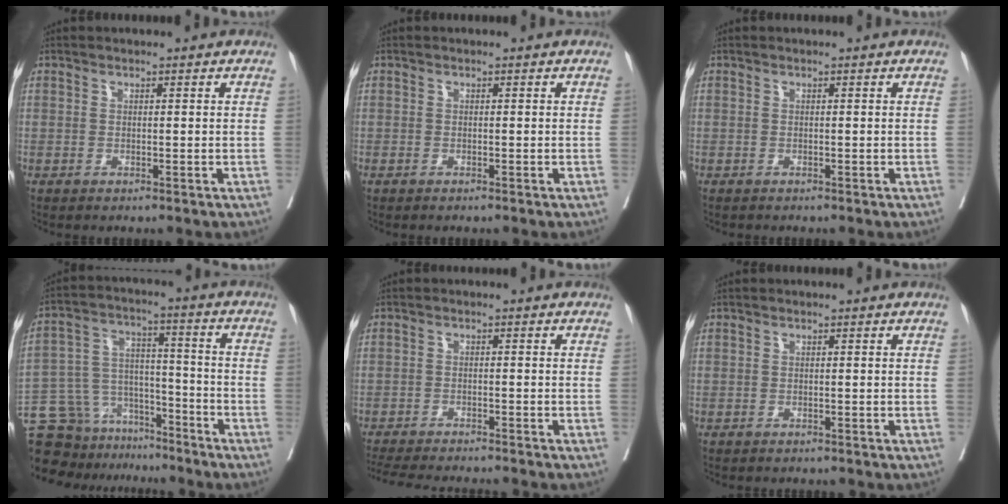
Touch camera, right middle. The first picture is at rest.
{"total": 0.8, "force": [-0.6, 0.1, 0.4], "torque": [-0.011, -0.003, -0.008]}
{"total": 0.6, "force": [-0.5, 0.1, 0.0], "torque": [-0.005, -0.001, -0.012]}
{"total": 17.6, "force": [-15.5, 7.2, 4.1], "torque": [-0.093, 0.043, -0.248]}
{"total": 12.9, "force": [-11.9, 1.2, 5.0], "torque": [-0.082, -0.022, -0.166]}
{"total": 2.2, "force": [-2.1, 0.6, 0.6], "torque": [-0.017, -0.005, -0.027]}